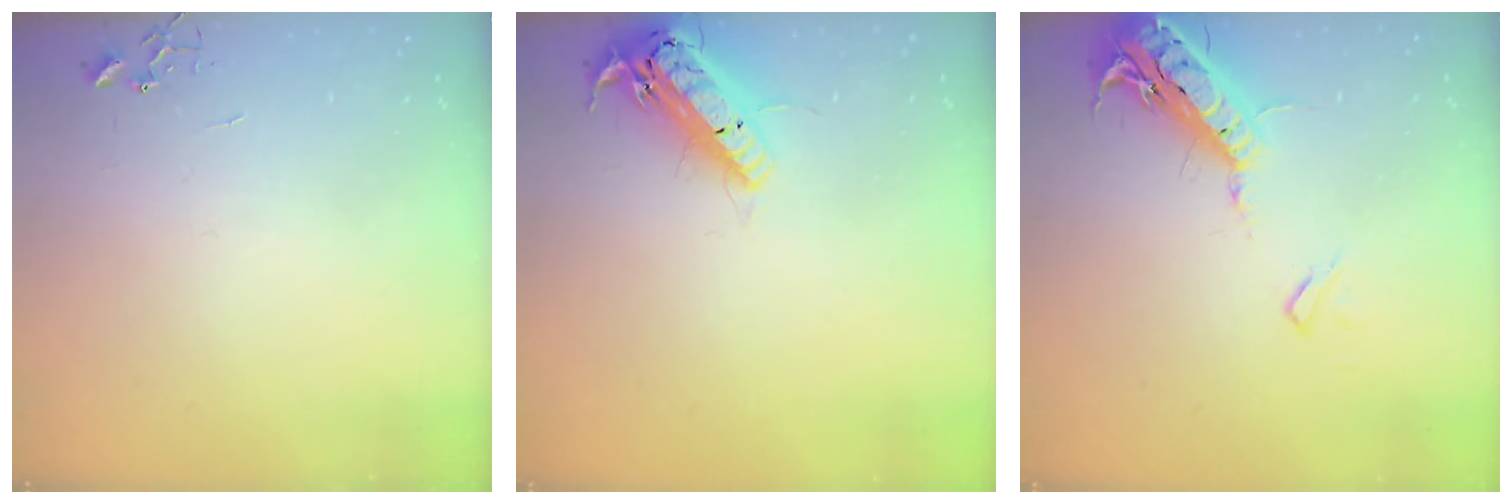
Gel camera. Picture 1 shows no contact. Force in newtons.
{"total": 18.4, "press": 18.1, "slide": 3.2}
{"total": 19.4, "press": 19.0, "slide": 4.2}